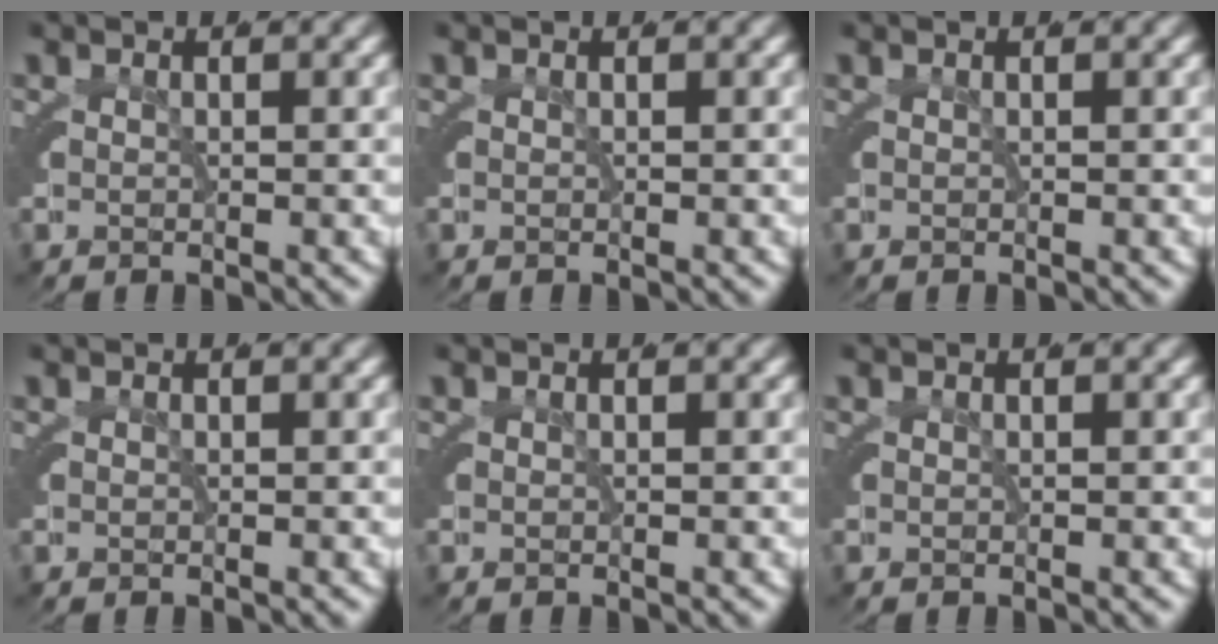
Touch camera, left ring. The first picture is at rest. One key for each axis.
{"total": 0.0}
{"total": 0.0}
{"total": 0.0}
{"total": 0.0}
{"total": 0.0}